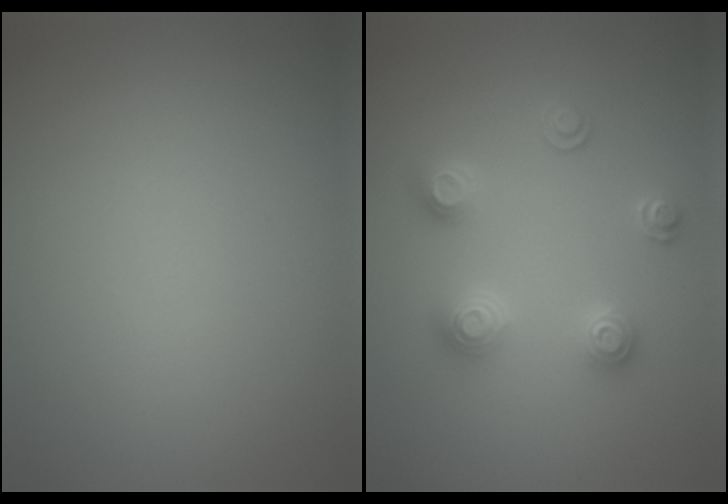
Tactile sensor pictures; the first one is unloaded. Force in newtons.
{"total": 3.4, "press": 3.4, "slide": 0.5}